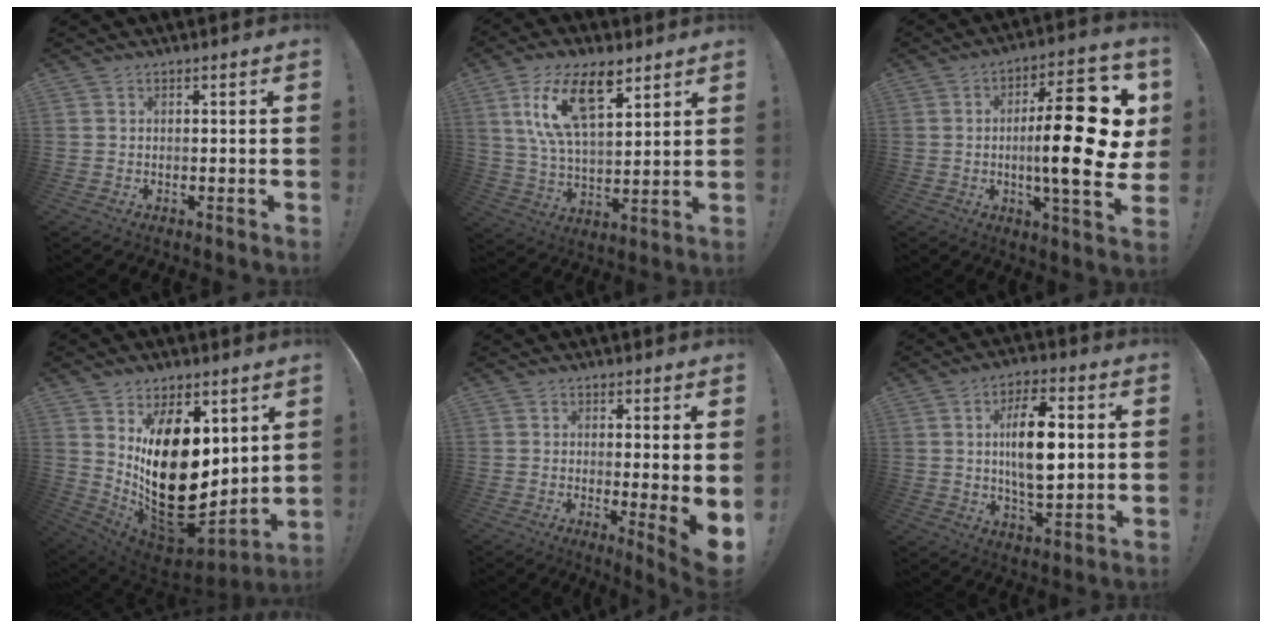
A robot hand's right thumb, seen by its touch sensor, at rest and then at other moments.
{"total": 16.2, "force": [8.6, 7.2, 11.6], "torque": [-0.224, -0.028, 0.150]}
{"total": 22.9, "force": [0.2, 5.8, 22.2], "torque": [-0.340, -0.005, -0.001]}
{"total": 24.8, "force": [1.9, 14.7, 19.9], "torque": [-0.337, -0.039, 0.056]}
{"total": 5.4, "force": [0.9, 0.0, 5.4], "torque": [-0.067, -0.029, 0.017]}
{"total": 13.9, "force": [2.1, 7.4, 11.5], "torque": [-0.184, 0.003, 0.033]}